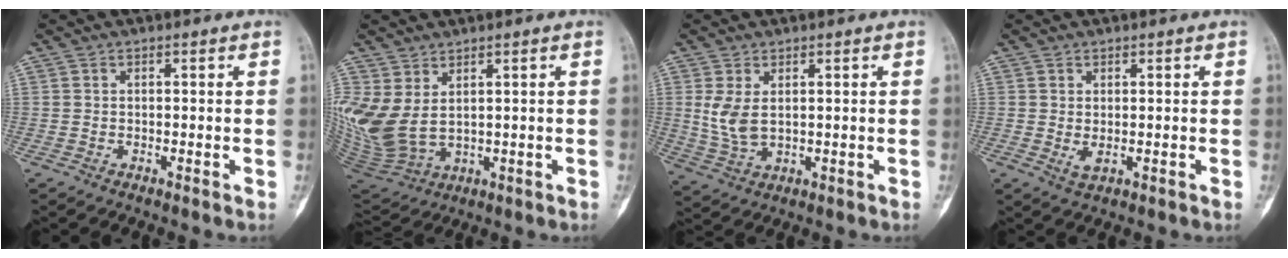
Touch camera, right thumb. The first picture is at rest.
{"total": 11.3, "force": [2.7, 6.8, 8.6], "torque": [-0.193, -0.021, 0.079]}
{"total": 5.7, "force": [1.3, 3.2, 4.6], "torque": [-0.096, -0.007, 0.038]}
{"total": 1.8, "force": [0.0, 1.0, 1.5], "torque": [-0.026, -0.005, 0.007]}